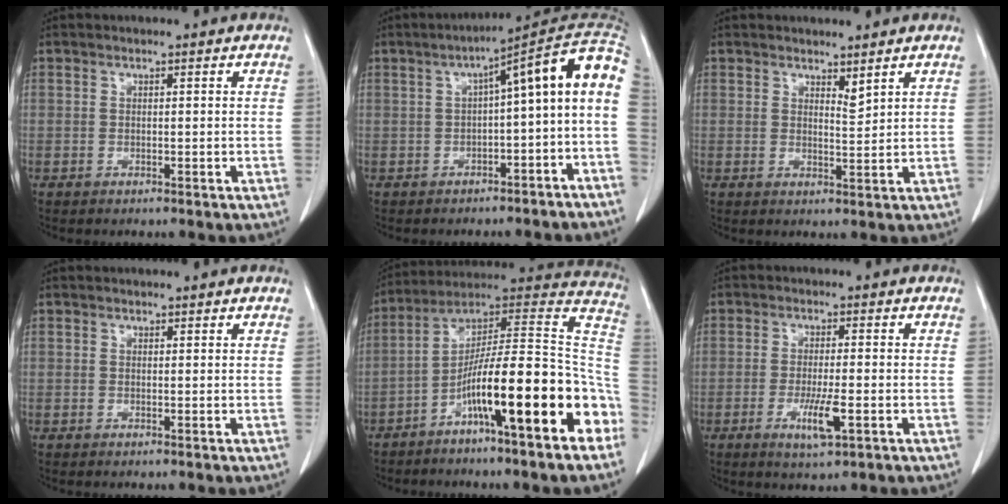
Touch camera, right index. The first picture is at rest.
{"total": 12.8, "force": [-1.5, 2.0, 12.6], "torque": [-0.161, 0.047, -0.024]}
{"total": 1.9, "force": [1.6, 0.3, 1.0], "torque": [-0.019, -0.011, 0.032]}
{"total": 0.5, "force": [0.4, 0.2, 0.0], "torque": [-0.002, 0.000, 0.005]}
{"total": 21.8, "force": [-9.3, 1.8, 19.7], "torque": [-0.252, 0.036, -0.150]}
{"total": 5.3, "force": [-1.9, 0.5, 4.9], "torque": [-0.093, -0.010, -0.030]}